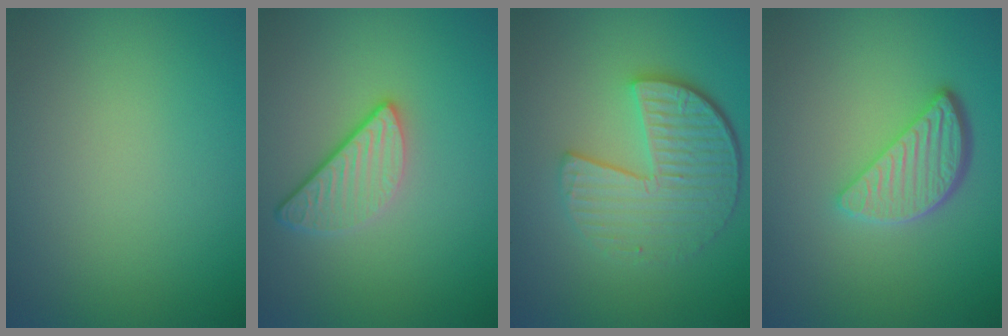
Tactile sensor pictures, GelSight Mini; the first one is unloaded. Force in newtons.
{"total": 3.3, "press": 2.6, "slide": 2.0}
{"total": 6.3, "press": 4.4, "slide": 4.4}
{"total": 3.9, "press": 3.2, "slide": 2.3}